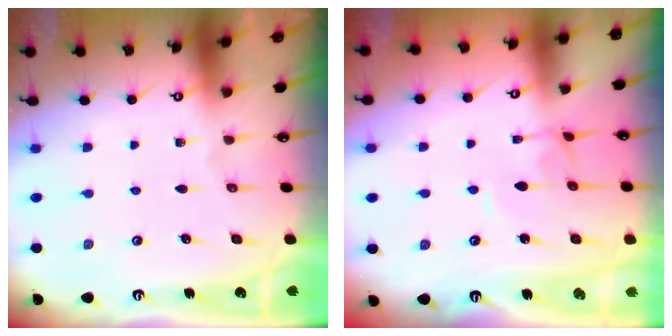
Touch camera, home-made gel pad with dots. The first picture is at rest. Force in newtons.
{"total": 1.9, "press": 1.9, "slide": 0.2}